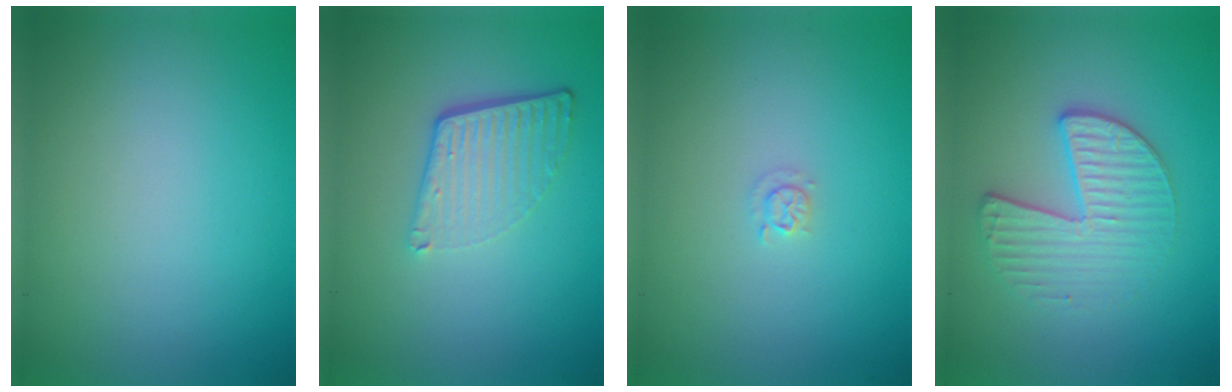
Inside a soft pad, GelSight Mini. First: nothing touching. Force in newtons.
{"total": 4.2, "press": 2.7, "slide": 3.2}
{"total": 0.9, "press": 0.9, "slide": 0.1}
{"total": 3.3, "press": 3.0, "slide": 1.3}